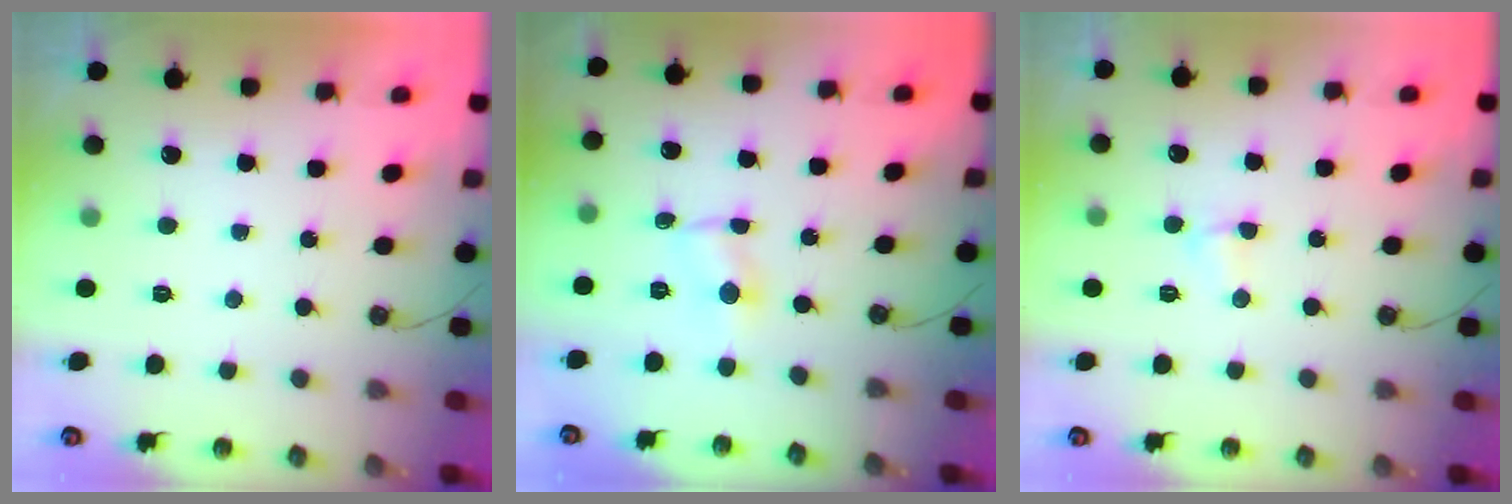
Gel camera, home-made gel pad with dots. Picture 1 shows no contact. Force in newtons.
{"total": 1.7, "press": 1.7, "slide": 0.2}
{"total": 3.6, "press": 3.6, "slide": 0.5}